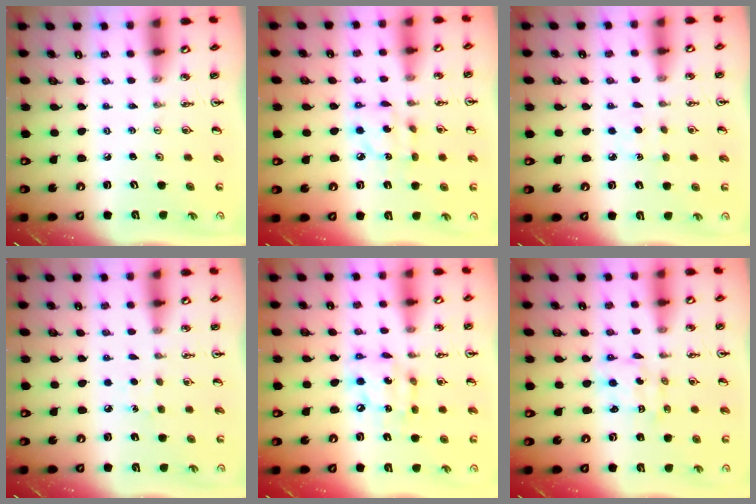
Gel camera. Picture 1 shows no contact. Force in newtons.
{"total": 6.2, "press": 6.2, "slide": 0.3}
{"total": 2.4, "press": 2.4, "slide": 0.3}
{"total": 5.7, "press": 5.7, "slide": 0.6}
{"total": 9.3, "press": 9.3, "slide": 0.8}
{"total": 2.8, "press": 2.8, "slide": 0.3}